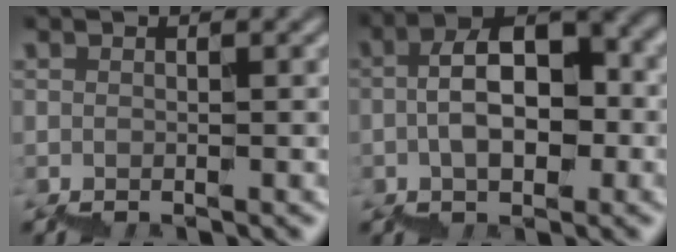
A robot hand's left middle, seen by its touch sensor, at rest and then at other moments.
{"total": 5.7, "force": [0.1, 2.8, 4.9], "torque": [-0.077, 0.030, -0.003]}